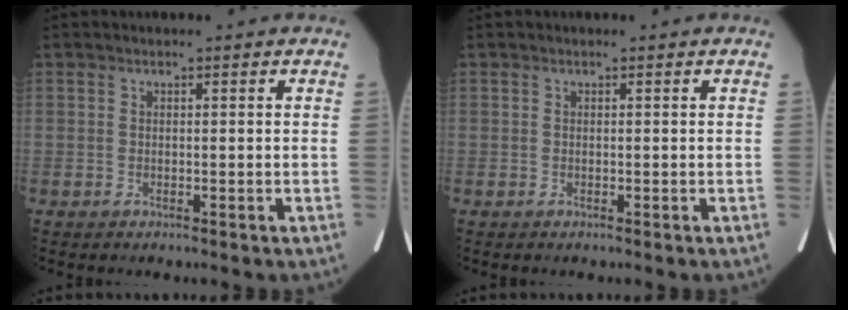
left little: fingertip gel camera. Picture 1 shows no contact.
{"total": 0.0}